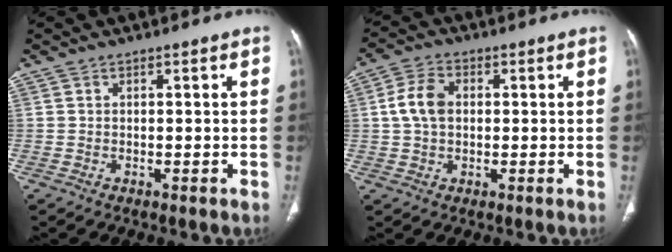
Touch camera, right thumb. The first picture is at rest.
{"total": 6.6, "force": [0.7, 4.5, 4.8], "torque": [-0.095, 0.014, 0.010]}